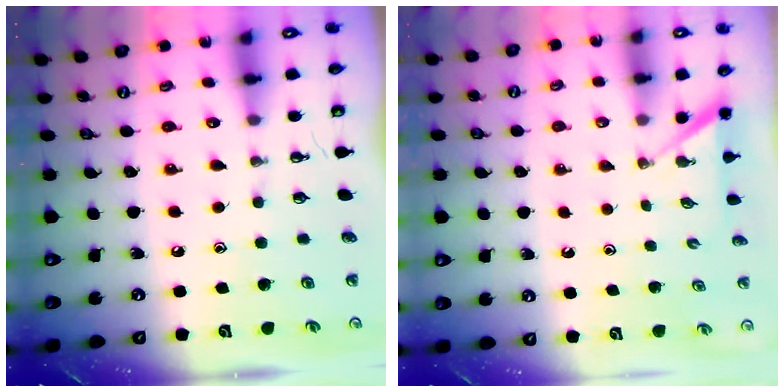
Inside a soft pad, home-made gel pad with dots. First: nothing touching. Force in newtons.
{"total": 1.2, "press": 1.2, "slide": 0.1}